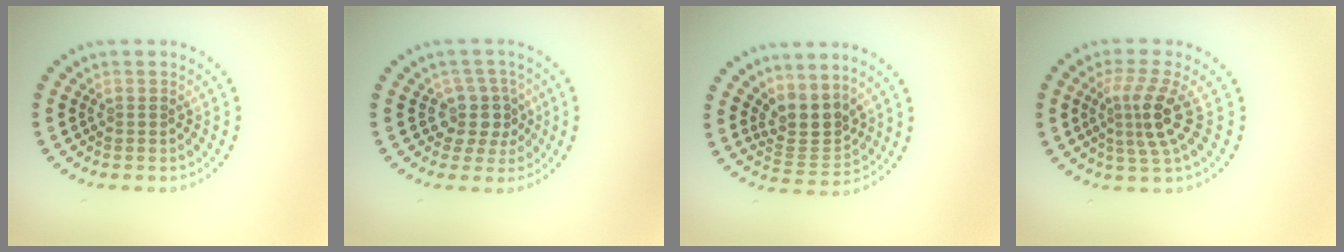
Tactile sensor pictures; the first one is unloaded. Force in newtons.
{"total": 2.7, "press": 2.1, "slide": 1.7}
{"total": 3.2, "press": 2.4, "slide": 2.0}
{"total": 3.6, "press": 2.7, "slide": 2.4}